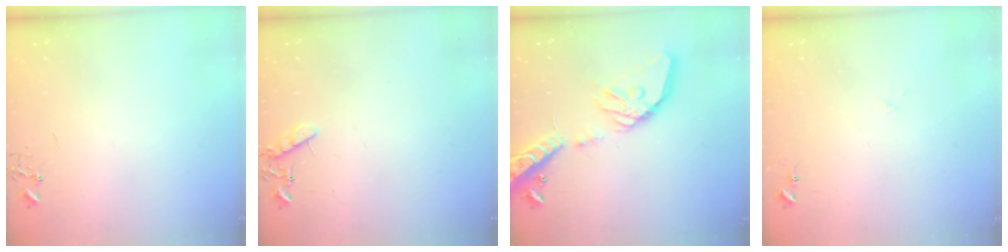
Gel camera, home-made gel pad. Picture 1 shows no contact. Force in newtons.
{"total": 8.1, "press": 8.1, "slide": 0.3}
{"total": 21.3, "press": 20.9, "slide": 3.7}
{"total": 7.8, "press": 7.8, "slide": 0.6}